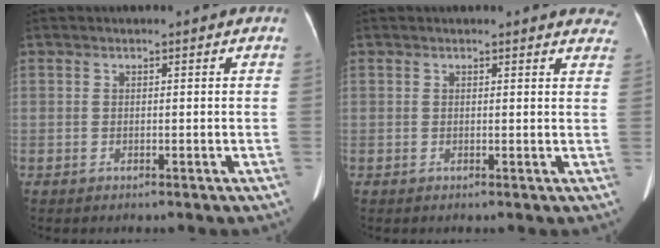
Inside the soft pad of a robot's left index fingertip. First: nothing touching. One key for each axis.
{"total": 6.6, "fx": 6.3, "fy": 1.7, "fz": 1.0, "tx": 0.022, "ty": -0.014, "tz": 0.035}